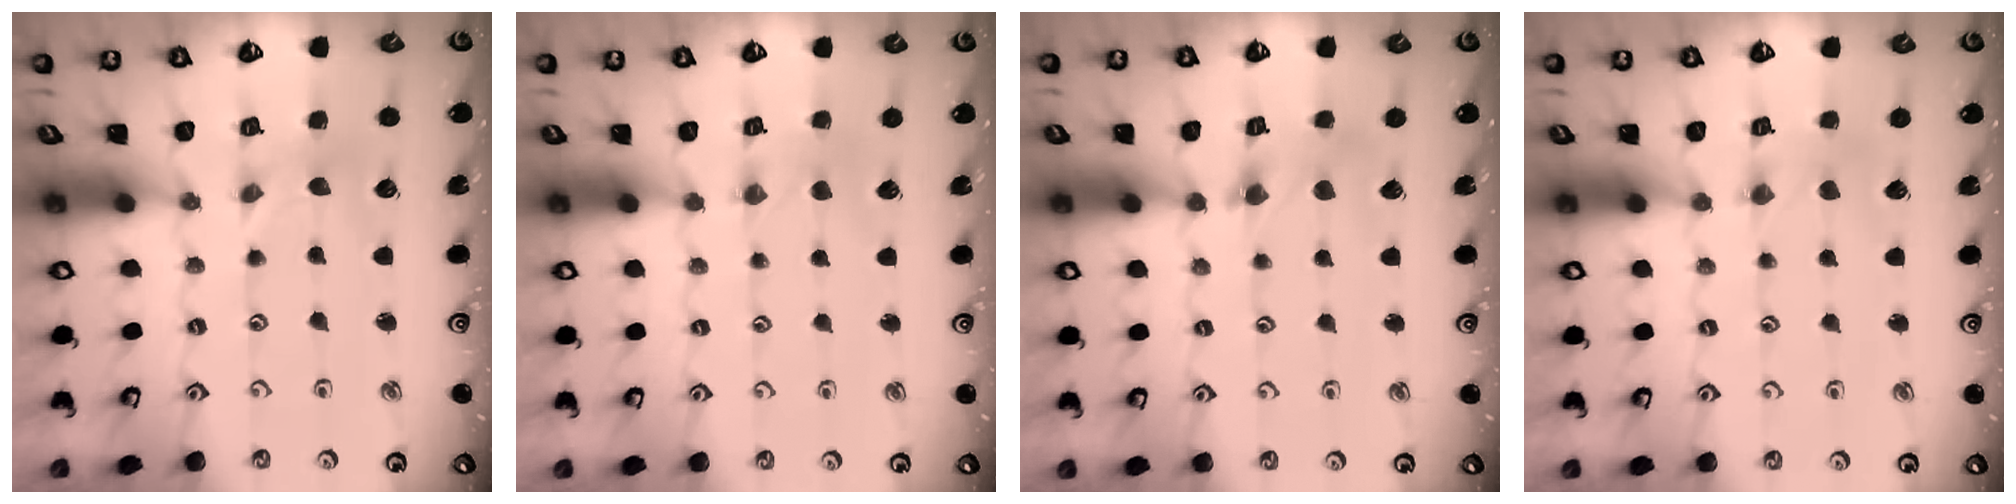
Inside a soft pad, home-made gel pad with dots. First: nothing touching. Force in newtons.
{"total": 0.9, "press": 0.9, "slide": 0.2}
{"total": 3.7, "press": 3.7, "slide": 0.4}
{"total": 0.6, "press": 0.6, "slide": 0.2}